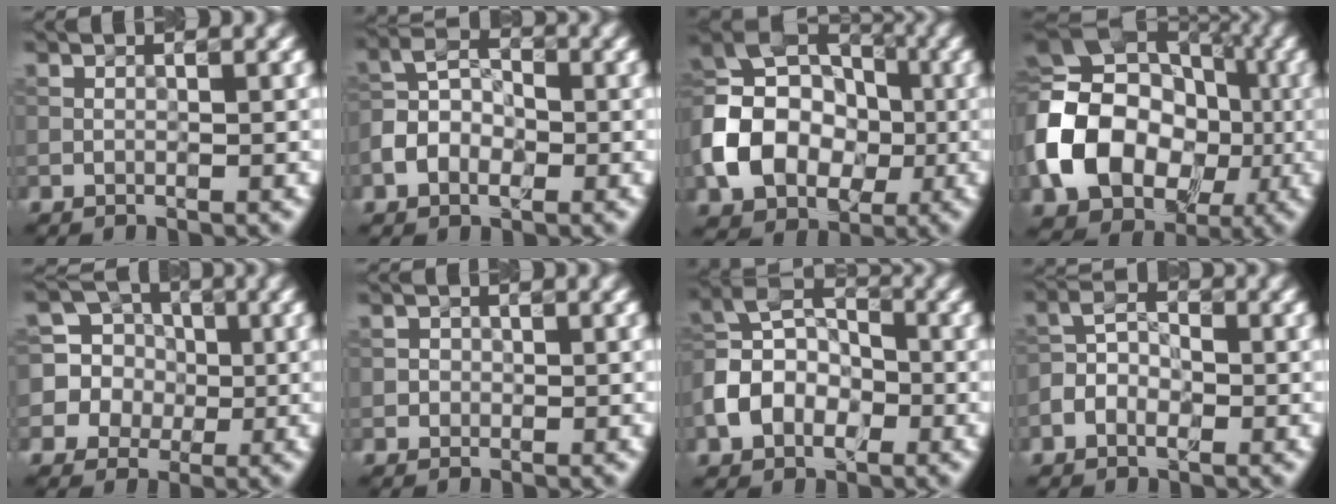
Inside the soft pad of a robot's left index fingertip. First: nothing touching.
{"total": 3.9, "force": [-1.5, 2.7, 2.5], "torque": [-0.049, 0.008, -0.033]}
{"total": 10.0, "force": [-2.2, 7.6, 6.1], "torque": [-0.117, 0.005, -0.050]}
{"total": 14.7, "force": [-2.2, 11.4, 9.0], "torque": [-0.191, 0.004, -0.052]}
{"total": 7.4, "force": [1.1, 7.1, 1.9], "torque": [-0.062, 0.032, 0.005]}
{"total": 0.9, "force": [0.0, 0.9, 0.2], "torque": [0.008, 0.000, 0.000]}
{"total": 6.1, "force": [-2.4, 4.4, 3.4], "torque": [-0.071, 0.010, -0.059]}
{"total": 3.0, "force": [-1.2, 1.9, 1.9], "torque": [-0.036, 0.010, -0.028]}